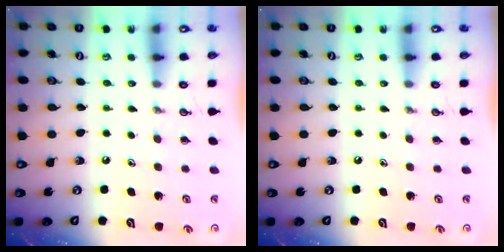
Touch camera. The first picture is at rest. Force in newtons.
{"total": 0.0}